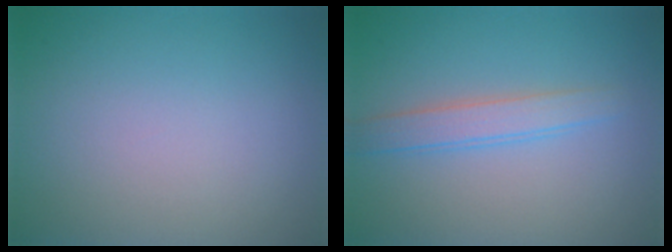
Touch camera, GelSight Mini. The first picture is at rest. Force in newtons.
{"total": 2.4, "press": 2.4, "slide": 0.1}